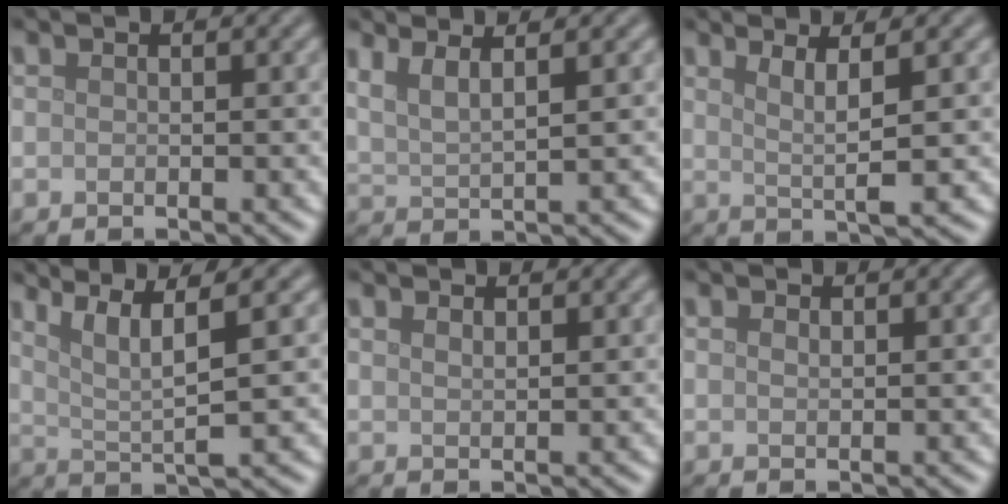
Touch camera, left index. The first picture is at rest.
{"total": 3.1, "force": [1.8, 0.8, 2.4], "torque": [-0.043, 0.005, 0.031]}
{"total": 3.1, "force": [1.1, 0.5, 2.9], "torque": [-0.049, -0.005, 0.022]}
{"total": 4.9, "force": [2.4, 0.8, 4.2], "torque": [-0.076, 0.006, 0.049]}
{"total": 0.9, "force": [0.7, 0.3, 0.4], "torque": [-0.008, -0.001, 0.014]}
{"total": 0.6, "force": [0.4, 0.3, 0.3], "torque": [-0.007, -0.002, 0.008]}